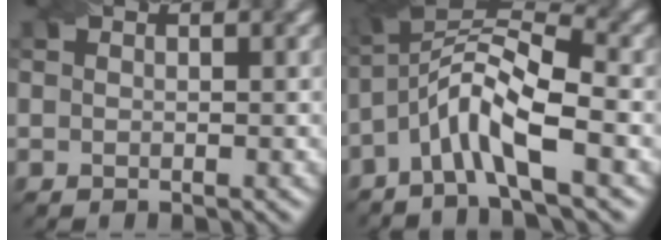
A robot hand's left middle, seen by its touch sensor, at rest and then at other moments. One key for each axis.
{"total": 6.9, "fx": -2.8, "fy": 1.7, "fz": 6.1, "tx": -0.110, "ty": 0.018, "tz": -0.067}